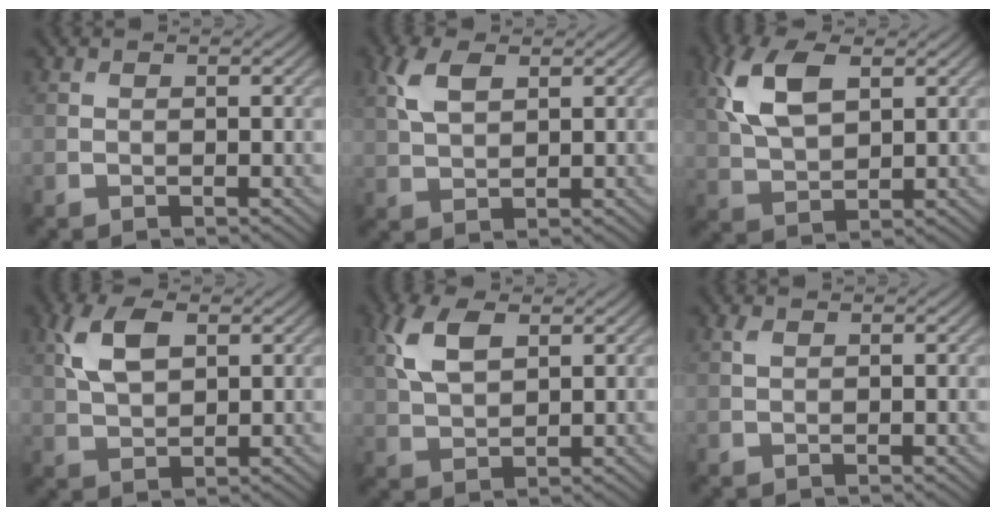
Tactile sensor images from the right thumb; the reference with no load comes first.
{"total": 4.7, "force": [2.1, 2.4, 3.5], "torque": [-0.090, 0.007, 0.043]}
{"total": 9.1, "force": [3.3, 4.8, 7.0], "torque": [-0.167, 0.013, 0.063]}
{"total": 6.4, "force": [2.4, 3.4, 4.9], "torque": [-0.113, 0.007, 0.044]}
{"total": 6.6, "force": [2.8, 3.5, 4.9], "torque": [-0.119, 0.008, 0.054]}
{"total": 0.8, "force": [0.4, 0.4, 0.6], "torque": [-0.019, 0.001, 0.009]}